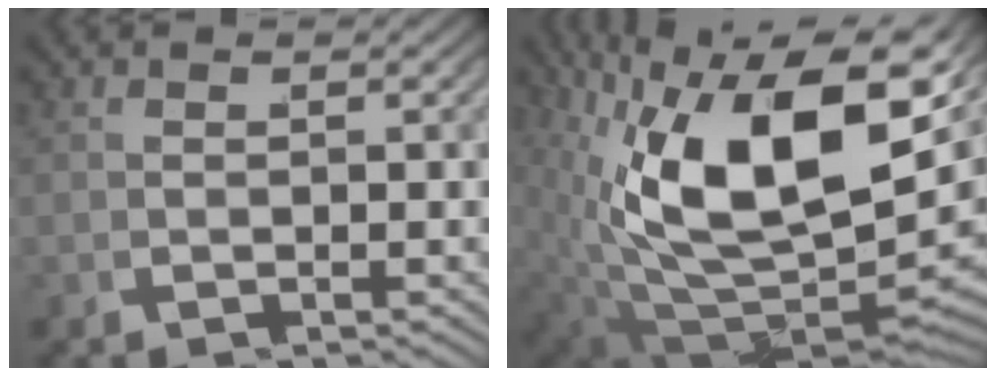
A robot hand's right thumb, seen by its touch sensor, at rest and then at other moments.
{"total": 17.0, "force": [1.2, 8.9, 14.4], "torque": [-0.289, -0.068, 0.064]}